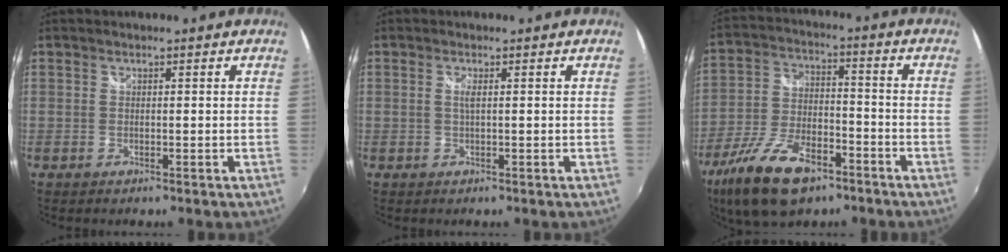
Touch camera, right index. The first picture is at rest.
{"total": 1.2, "force": [0.2, -0.1, 1.2], "torque": [-0.023, -0.001, 0.002]}
{"total": 16.4, "force": [-10.3, 7.4, 10.4], "torque": [-0.226, -0.024, -0.185]}